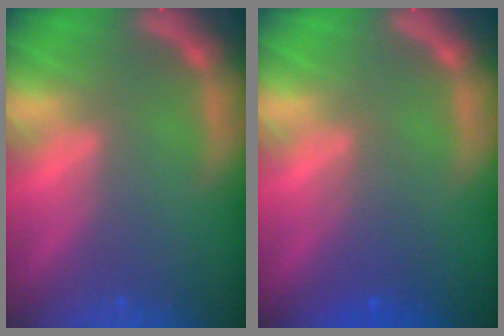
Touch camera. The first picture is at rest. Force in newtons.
{"total": 2.5}